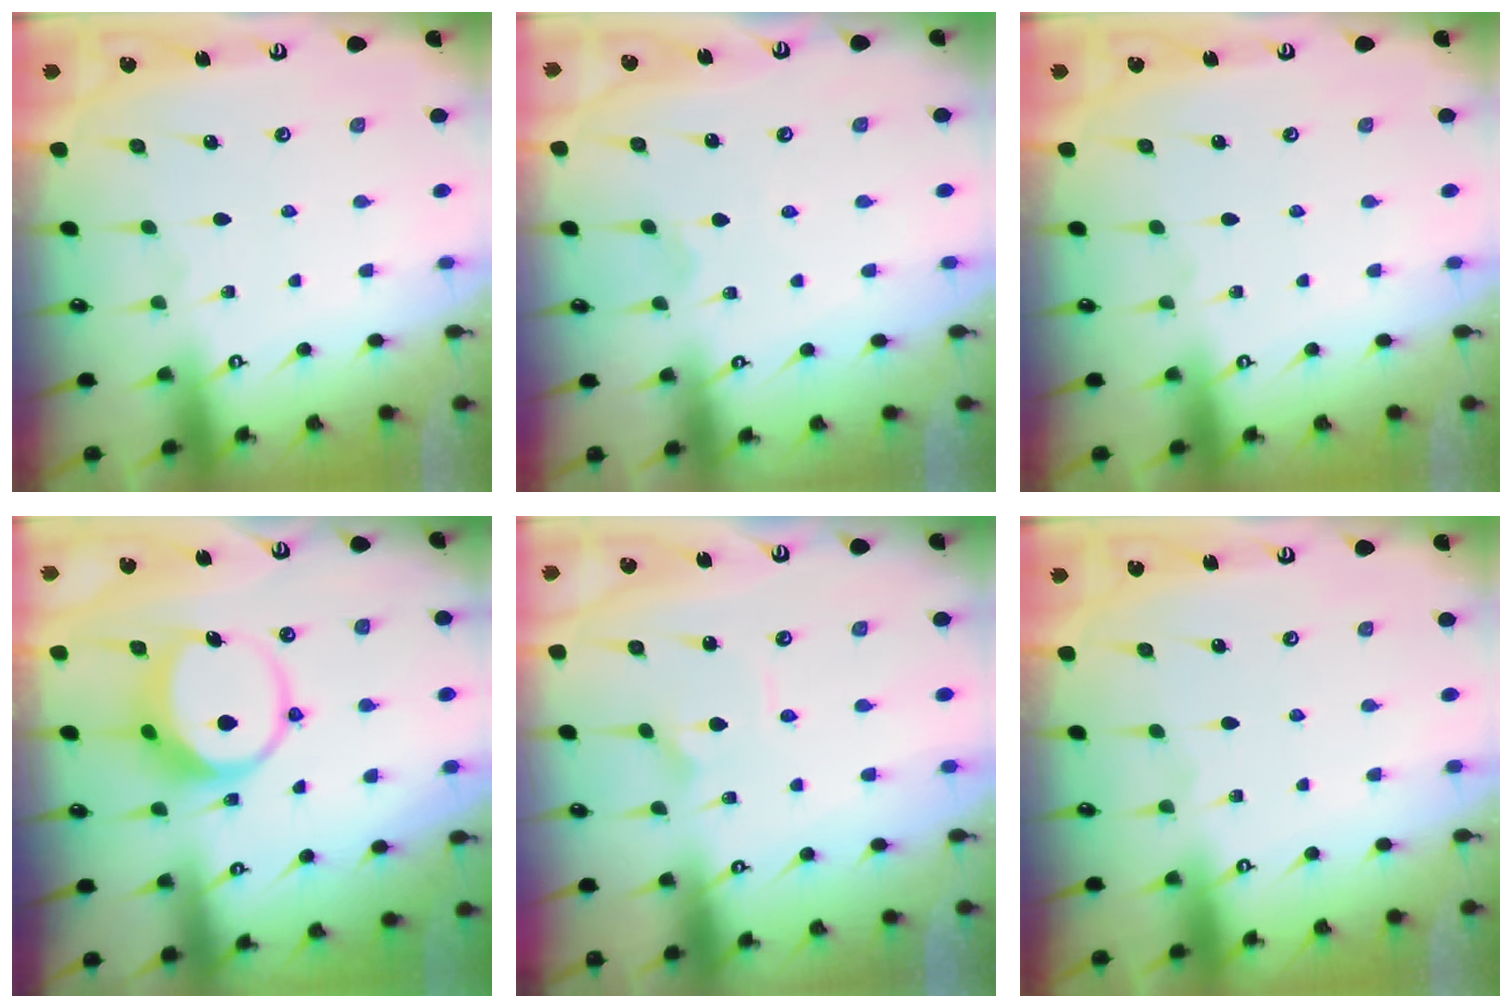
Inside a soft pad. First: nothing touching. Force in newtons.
{"total": 1.2, "press": 1.2, "slide": 0.2}
{"total": 0.0}
{"total": 8.5, "press": 8.4, "slide": 1.1}
{"total": 2.9, "press": 2.9, "slide": 0.4}
{"total": 0.0}